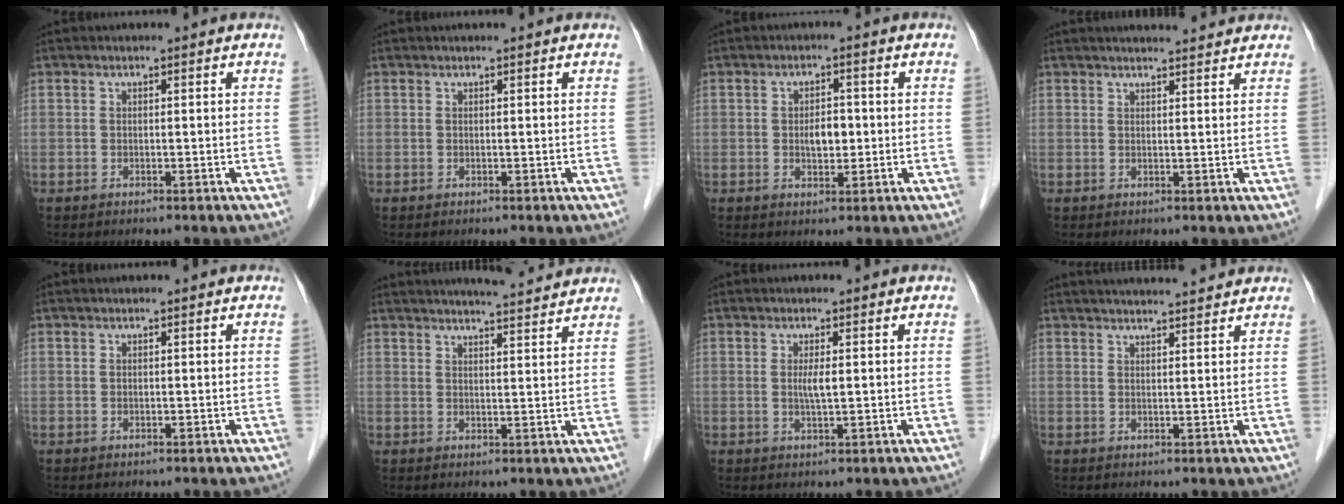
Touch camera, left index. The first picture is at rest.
{"total": 0.5, "force": [0.5, 0.0, 0.2], "torque": [0.000, 0.006, 0.008]}
{"total": 3.2, "force": [-0.2, 1.8, 2.7], "torque": [-0.043, 0.003, 0.000]}
{"total": 5.6, "force": [5.3, 0.5, 1.6], "torque": [-0.021, 0.018, 0.061]}
{"total": 0.0}
{"total": 9.0, "force": [8.5, 0.3, 3.2], "torque": [-0.051, 0.013, 0.107]}
{"total": 1.9, "force": [0.3, 0.1, 1.9], "torque": [-0.041, -0.002, 0.005]}
{"total": 8.6, "force": [8.2, 0.3, 2.8], "torque": [-0.041, 0.023, 0.104]}